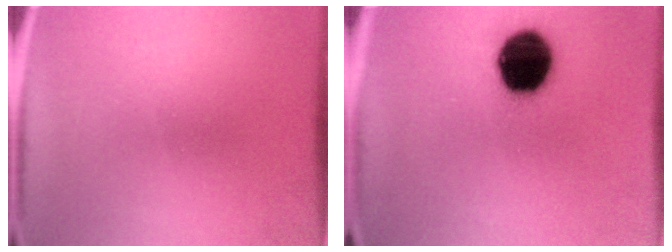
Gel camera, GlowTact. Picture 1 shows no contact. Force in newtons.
{"total": 17.9}